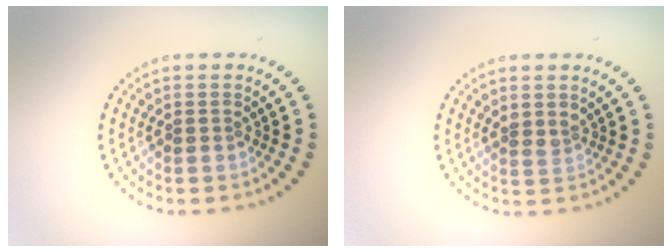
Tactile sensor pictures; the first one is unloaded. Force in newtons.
{"total": 1.0, "press": 0.7, "slide": 0.7}